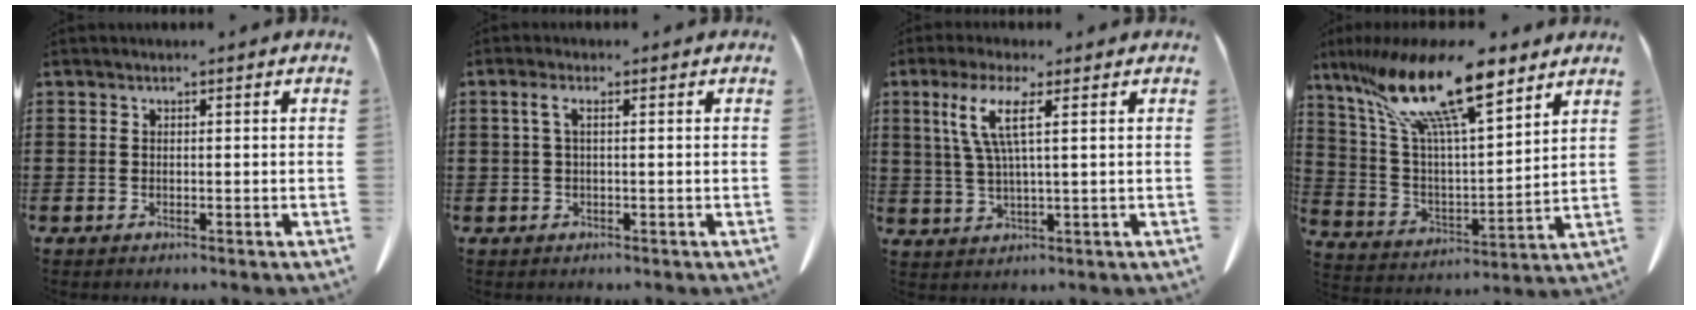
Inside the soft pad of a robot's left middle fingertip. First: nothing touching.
{"total": 2.0, "force": [0.2, 0.3, 2.0], "torque": [-0.038, 0.002, 0.003]}
{"total": 6.6, "force": [2.5, 0.7, 6.1], "torque": [-0.134, -0.001, 0.038]}
{"total": 18.0, "force": [12.2, 4.9, 12.3], "torque": [-0.261, -0.058, 0.204]}